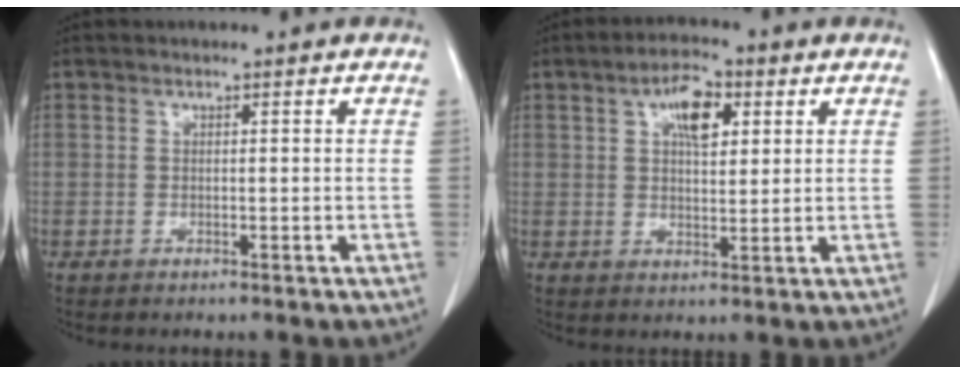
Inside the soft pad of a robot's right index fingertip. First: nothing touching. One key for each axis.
{"total": 6.4, "fx": 2.5, "fy": 2.6, "fz": 5.2, "tx": -0.089, "ty": 0.010, "tz": 0.041}